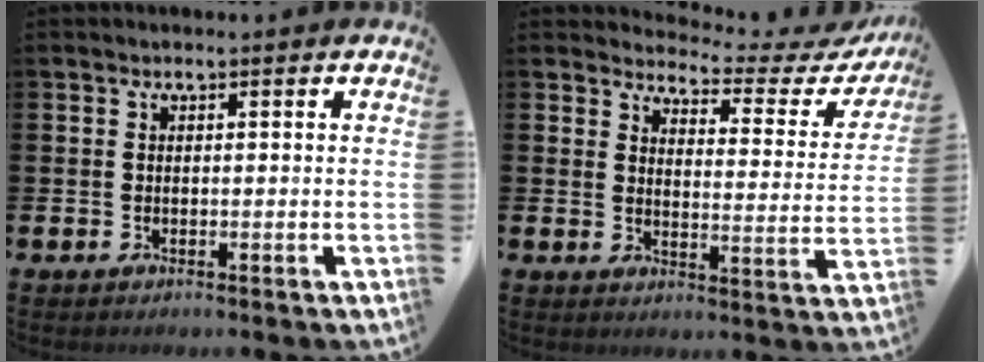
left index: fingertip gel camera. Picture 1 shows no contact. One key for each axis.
{"total": 3.4, "fx": 3.1, "fy": 1.0, "fz": 0.7, "tx": -0.020, "ty": -0.037, "tz": 0.041}